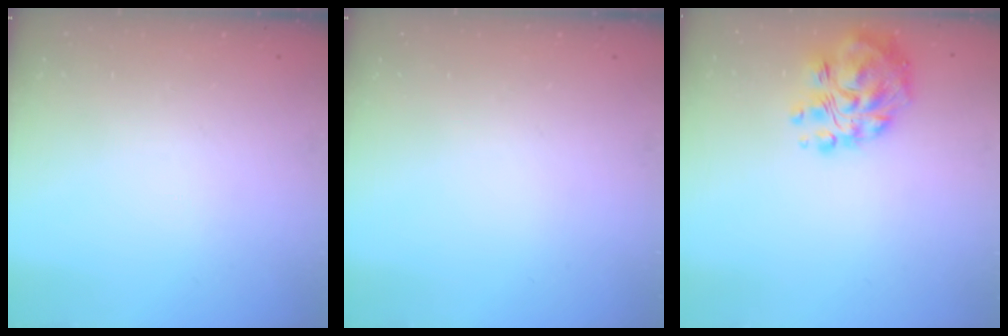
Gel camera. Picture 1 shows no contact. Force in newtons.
{"total": 0.0}
{"total": 12.2, "press": 11.8, "slide": 3.0}